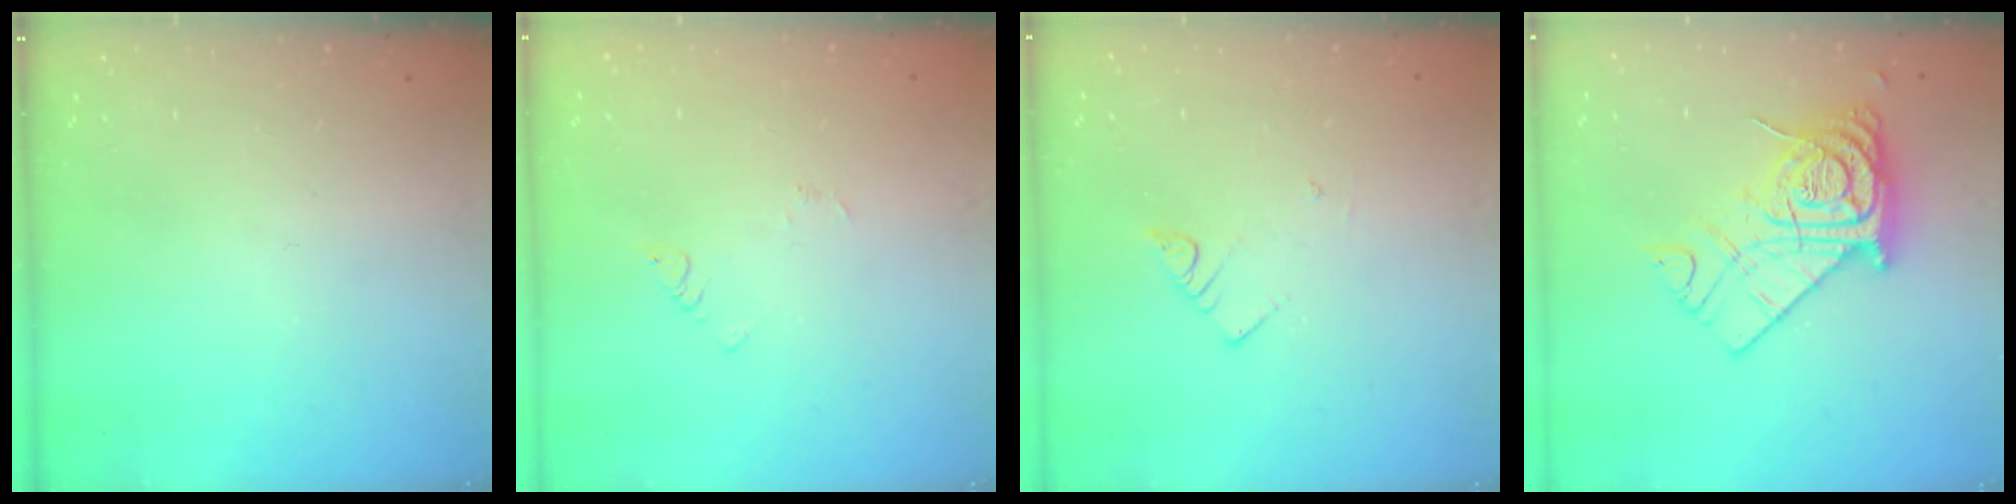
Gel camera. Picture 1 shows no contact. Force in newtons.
{"total": 2.4, "press": 2.4, "slide": 0.3}
{"total": 3.2, "press": 3.2, "slide": 0.3}
{"total": 15.3, "press": 15.2, "slide": 1.5}